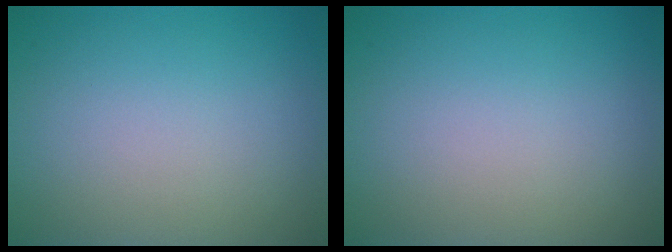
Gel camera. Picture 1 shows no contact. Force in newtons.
{"total": 0.0}